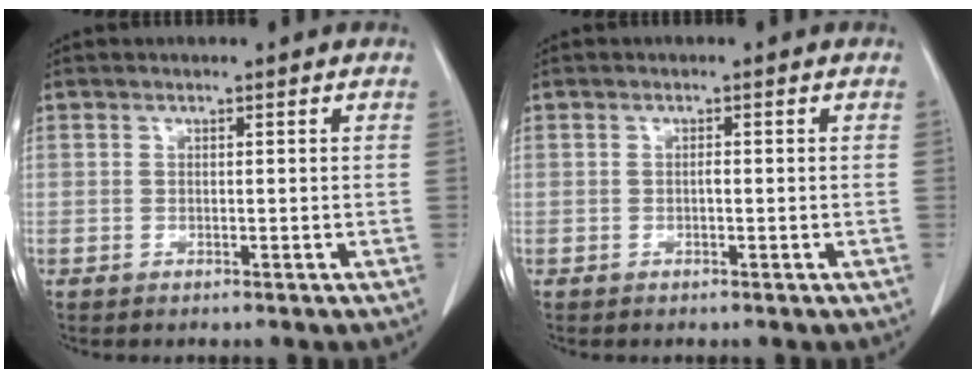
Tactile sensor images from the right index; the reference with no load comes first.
{"total": 0.5, "force": [-0.1, 0.2, 0.5], "torque": [-0.010, 0.002, -0.002]}